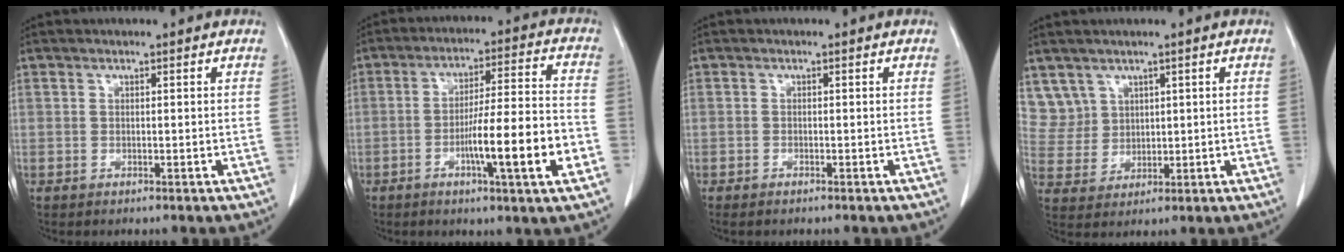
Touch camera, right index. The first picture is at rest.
{"total": 13.1, "force": [-4.3, 0.2, 12.3], "torque": [-0.199, -0.001, -0.068]}
{"total": 0.8, "force": [-0.7, 0.1, 0.4], "torque": [-0.010, -0.002, -0.010]}
{"total": 6.0, "force": [3.6, 4.8, -0.3], "torque": [0.008, 0.011, 0.083]}